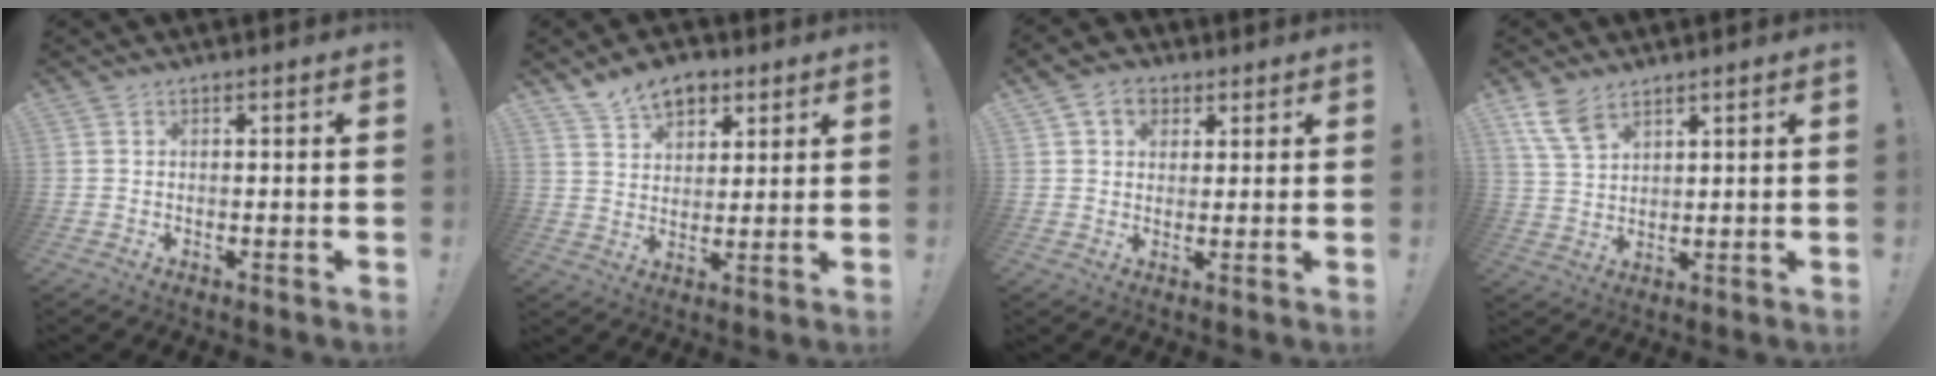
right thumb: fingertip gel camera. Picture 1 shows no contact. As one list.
[{"total": 9.3, "force": [6.2, 5.7, 3.8], "torque": [-0.064, -0.028, 0.120]}, {"total": 7.3, "force": [3.1, 5.8, 3.2], "torque": [-0.053, -0.002, 0.062]}, {"total": 8.1, "force": [5.6, 4.2, 4.0], "torque": [-0.082, -0.022, 0.113]}]